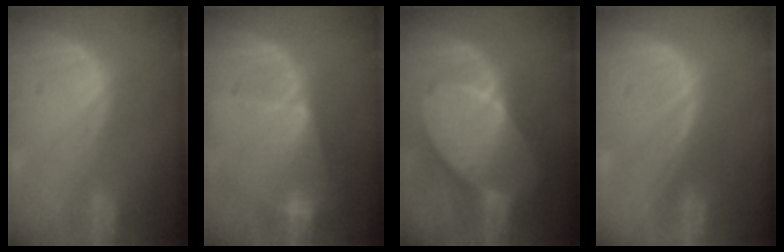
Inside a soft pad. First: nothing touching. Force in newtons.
{"total": 6.4, "press": 6.3, "slide": 0.8}
{"total": 9.8, "press": 9.8, "slide": 0.4}
{"total": 0.0}